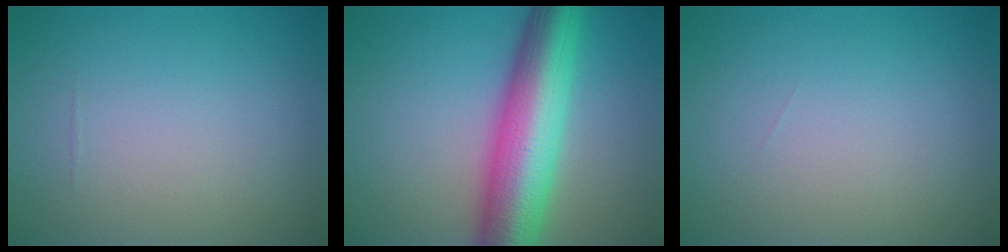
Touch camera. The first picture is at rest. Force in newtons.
{"total": 10.3, "press": 10.3, "slide": 0.1}
{"total": 0.0}